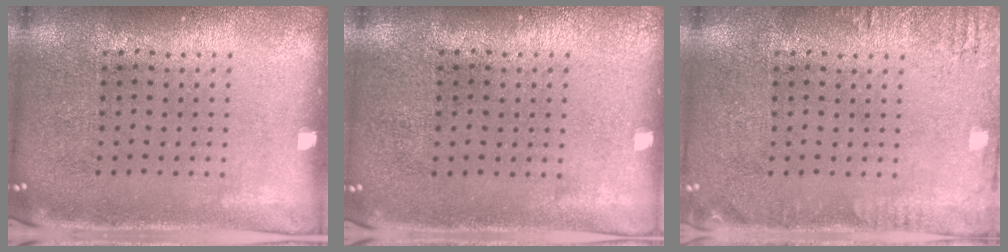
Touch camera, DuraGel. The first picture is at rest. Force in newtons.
{"total": 0.0}
{"total": 1.7, "press": 1.7, "slide": 0.2}